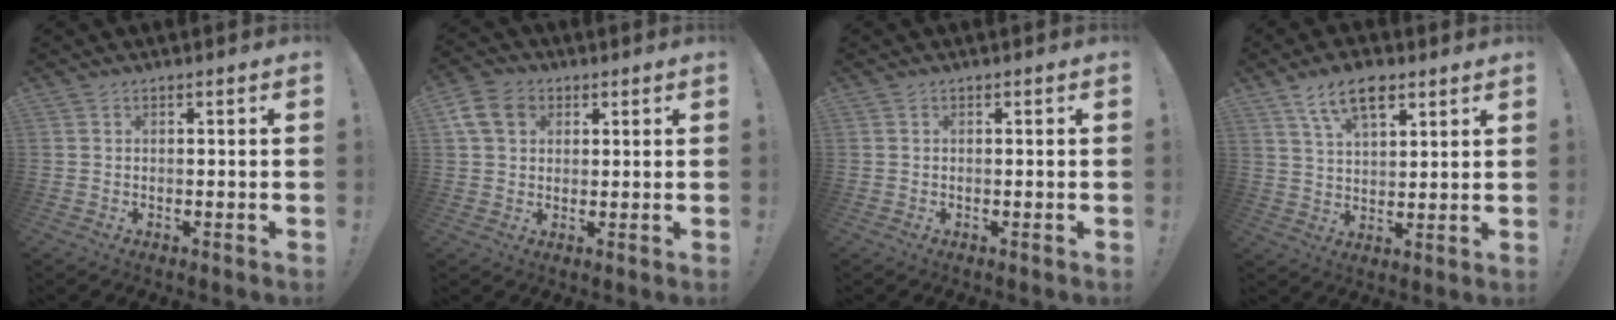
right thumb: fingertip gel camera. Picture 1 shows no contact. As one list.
[{"total": 9.5, "force": [3.7, 7.3, 4.8], "torque": [-0.087, -0.002, 0.075]}, {"total": 0.0}, {"total": 10.3, "force": [6.1, 4.8, 6.8], "torque": [-0.111, -0.018, 0.110]}]